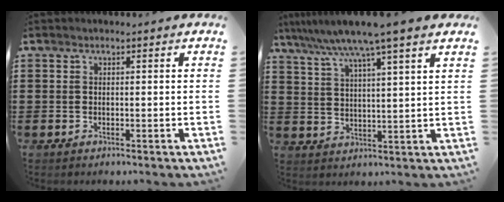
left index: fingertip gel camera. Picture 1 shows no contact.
{"total": 7.8, "force": [6.2, -0.9, 4.6], "torque": [-0.107, -0.029, 0.103]}